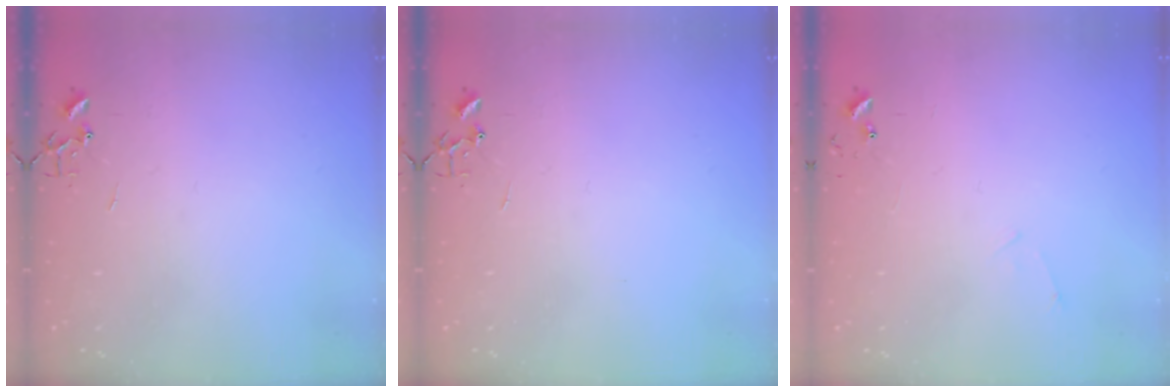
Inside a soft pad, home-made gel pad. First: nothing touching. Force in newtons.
{"total": 0.0}
{"total": 4.8, "press": 4.8, "slide": 0.5}